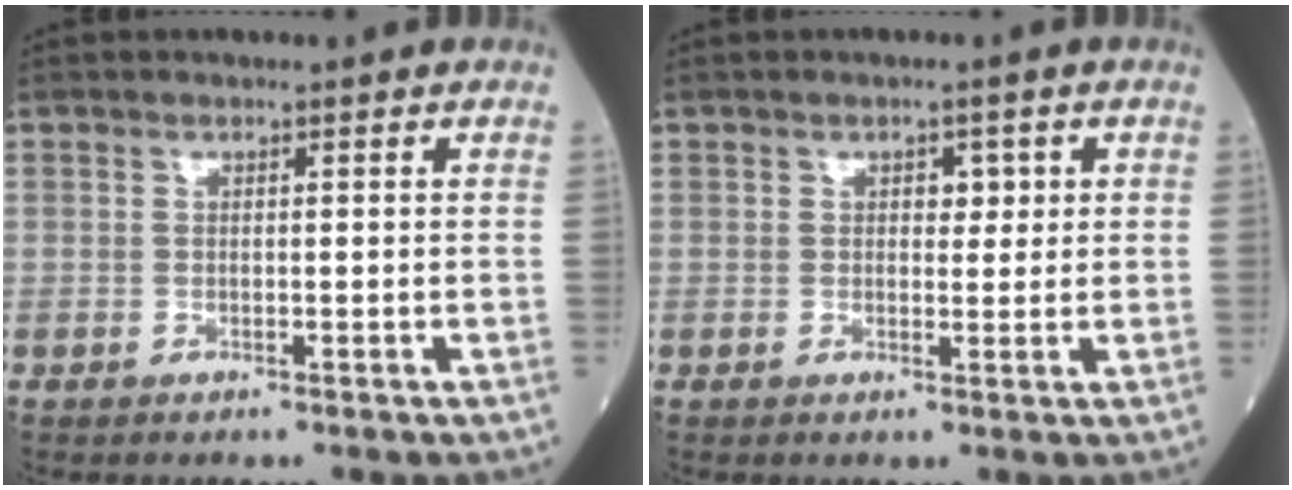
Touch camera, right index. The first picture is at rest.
{"total": 2.3, "force": [0.7, 1.4, 1.6], "torque": [-0.015, 0.003, 0.008]}